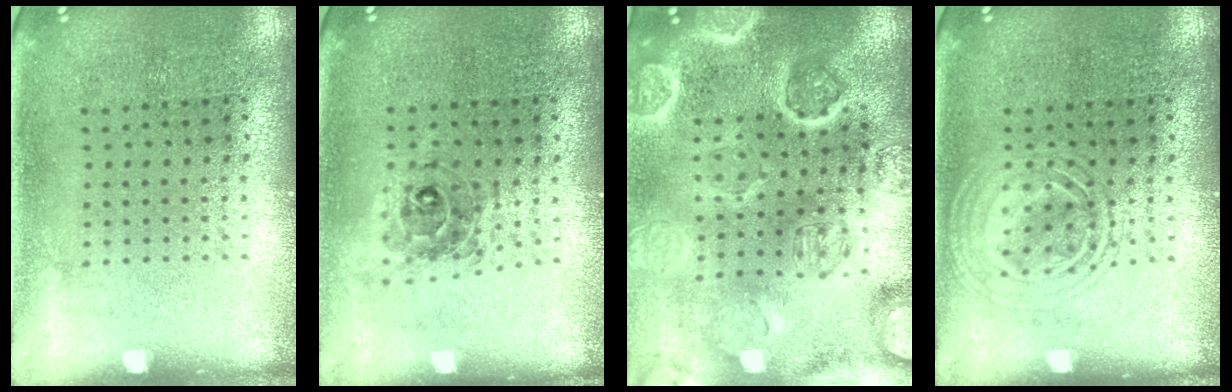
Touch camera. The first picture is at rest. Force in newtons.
{"total": 0.8, "press": 0.8, "slide": 0.2}
{"total": 4.7, "press": 4.2, "slide": 2.1}
{"total": 2.6, "press": 2.6, "slide": 0.3}